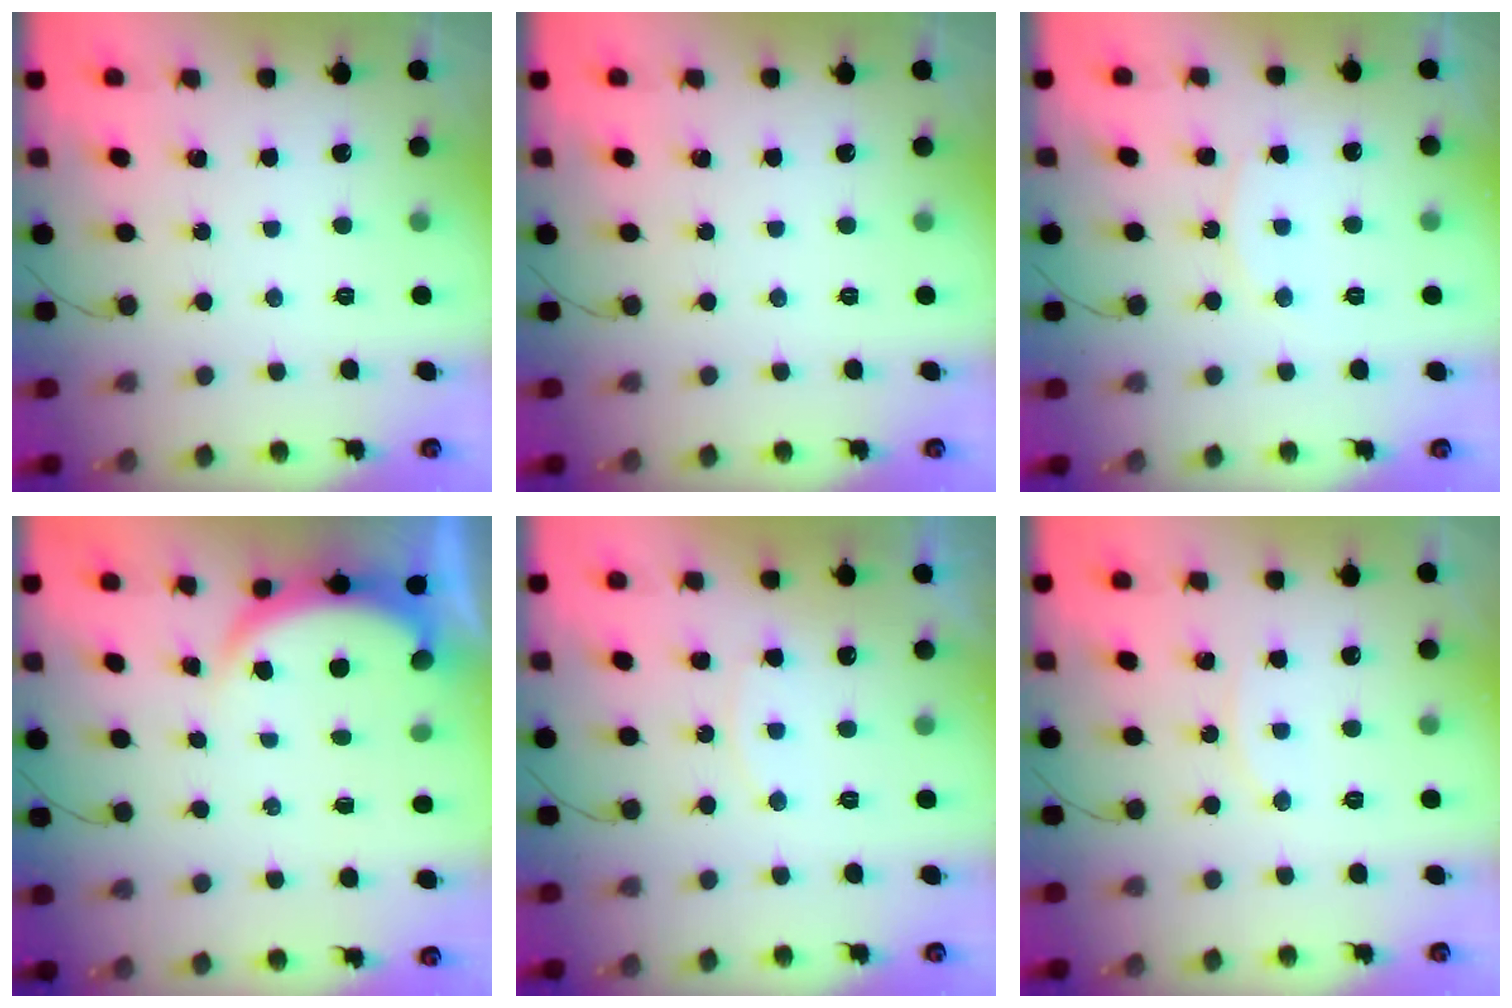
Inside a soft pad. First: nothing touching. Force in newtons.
{"total": 0.0}
{"total": 7.0, "press": 6.9, "slide": 0.6}
{"total": 4.0, "press": 4.0, "slide": 0.6}
{"total": 5.9, "press": 5.9, "slide": 0.6}
{"total": 5.9, "press": 5.9, "slide": 0.2}